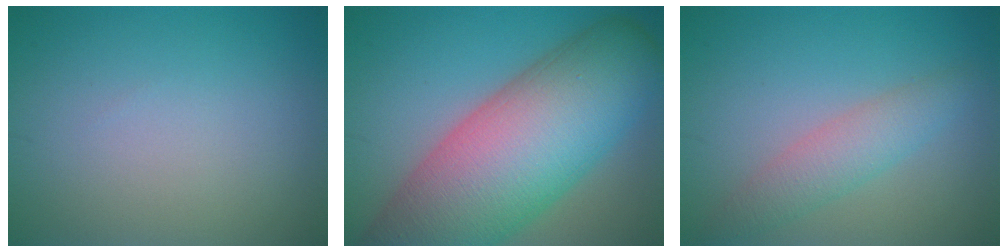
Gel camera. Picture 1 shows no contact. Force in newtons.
{"total": 15.7, "press": 15.7, "slide": 0.8}
{"total": 3.0, "press": 3.0, "slide": 0.1}